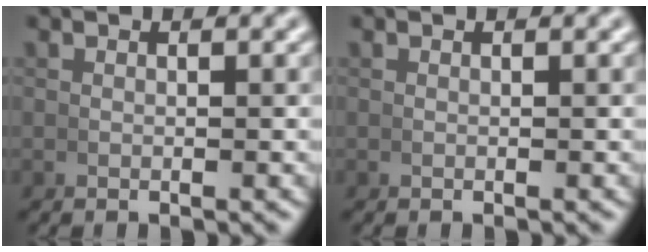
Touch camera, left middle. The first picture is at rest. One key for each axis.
{"total": 0.0}